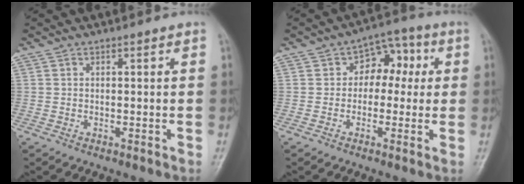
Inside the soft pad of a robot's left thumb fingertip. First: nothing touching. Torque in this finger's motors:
{"motor_torque": [0.14, 0.19, -0.04, 0.02, 0.02]}